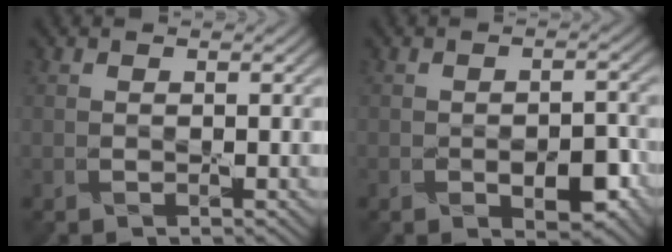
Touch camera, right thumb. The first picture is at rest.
{"total": 4.9, "force": [-1.9, 2.5, 3.8], "torque": [-0.055, -0.005, -0.026]}